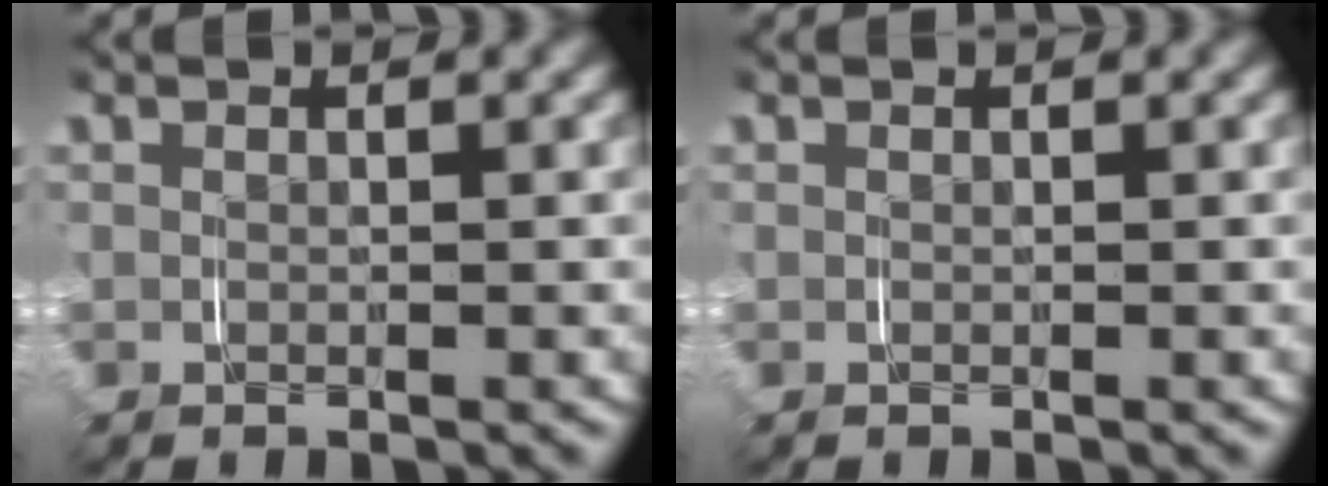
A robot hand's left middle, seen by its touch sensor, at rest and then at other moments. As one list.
[{"total": 0.0}]